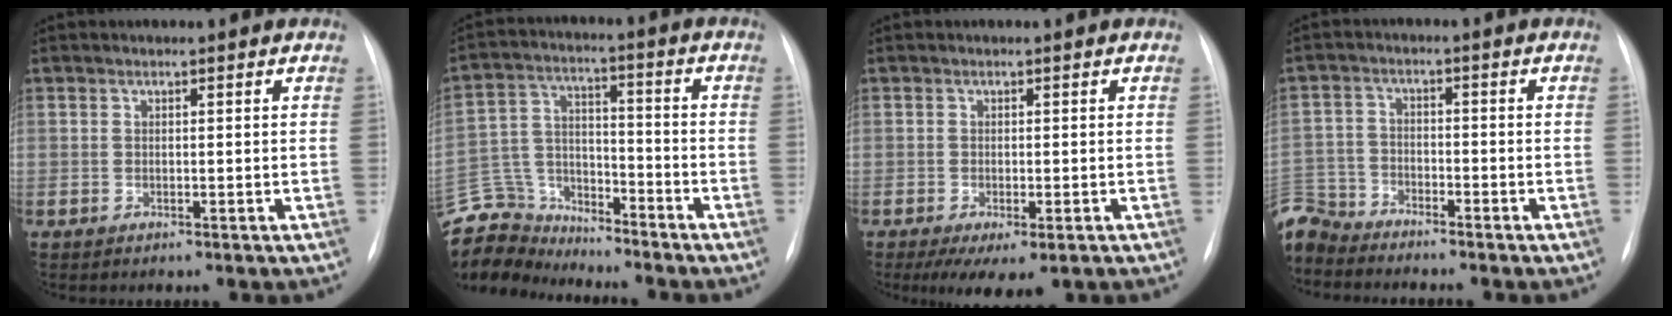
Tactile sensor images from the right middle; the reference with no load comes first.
{"total": 11.9, "force": [-11.5, 3.0, 0.3], "torque": [-0.011, 0.029, -0.218]}
{"total": 6.2, "force": [-3.7, 2.1, 4.5], "torque": [-0.059, -0.015, -0.056]}
{"total": 8.0, "force": [-7.8, 2.0, 0.5], "torque": [-0.020, 0.000, -0.156]}